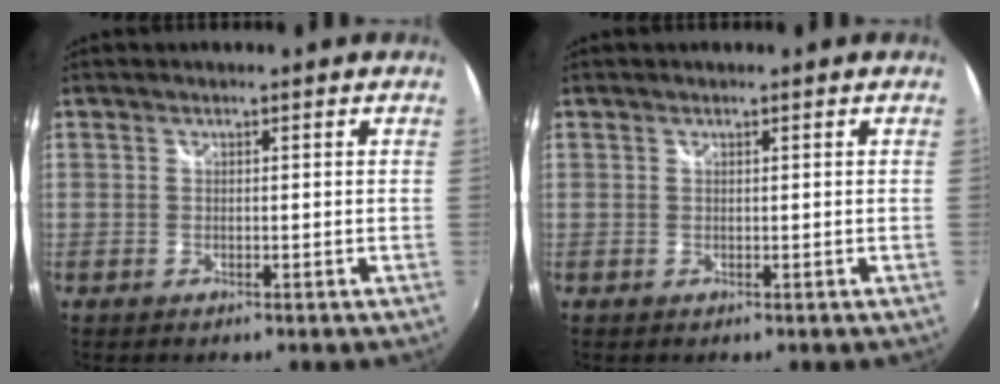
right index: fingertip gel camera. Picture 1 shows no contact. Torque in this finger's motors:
{"motor_torque": [-0.05, -0.05, 0.01, 0.01]}